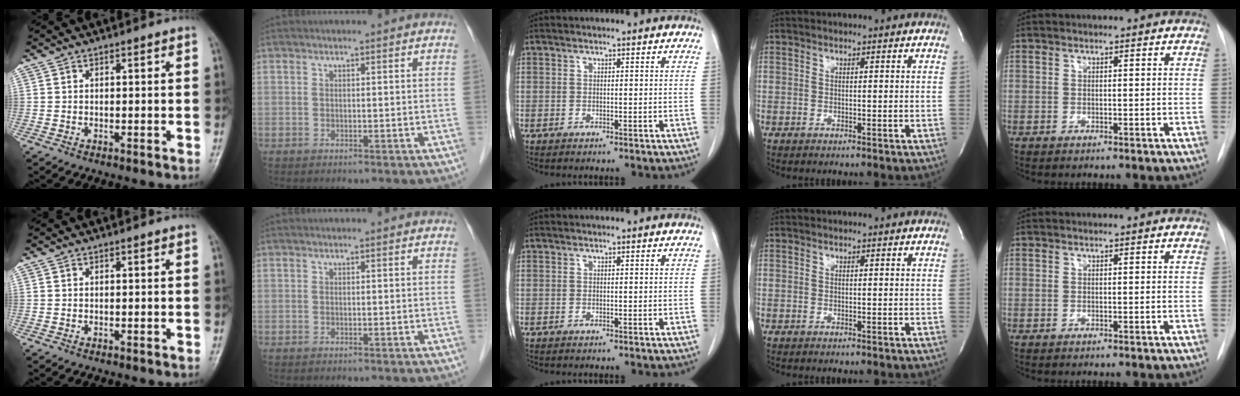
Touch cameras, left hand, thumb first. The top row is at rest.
{}